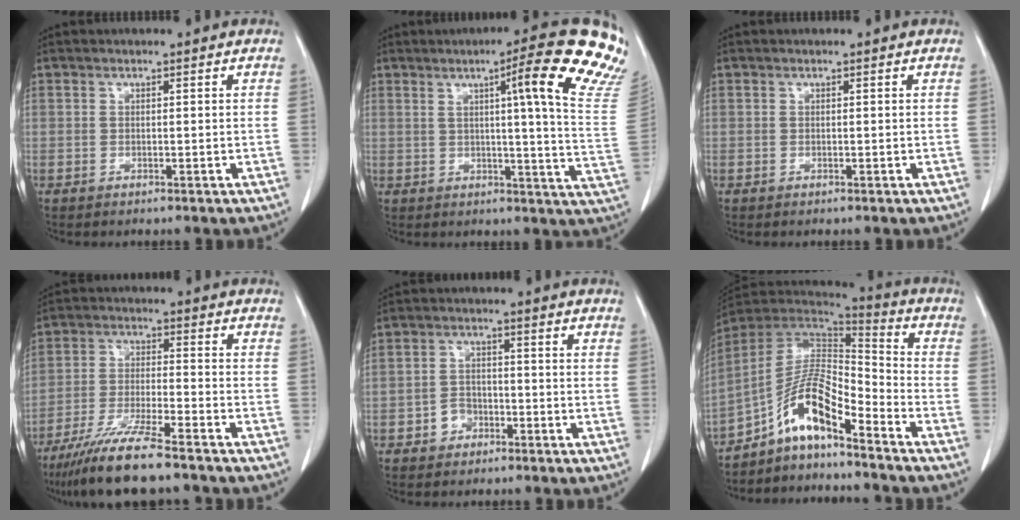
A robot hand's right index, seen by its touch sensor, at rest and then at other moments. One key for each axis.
{"total": 17.2, "fx": 10.4, "fy": -0.9, "fz": 13.7, "tx": -0.173, "ty": -0.034, "tz": 0.102}
{"total": 0.0}
{"total": 11.1, "fx": -8.8, "fy": 0.2, "fz": 6.7, "tx": -0.123, "ty": -0.033, "tz": -0.158}
{"total": 3.3, "fx": -1.7, "fy": 2.5, "fz": 1.1, "tx": -0.013, "ty": 0.010, "tz": -0.032}
{"total": 10.7, "fx": -7.2, "fy": 2.4, "fz": 7.6, "tx": -0.149, "ty": 0.024, "tz": -0.134}